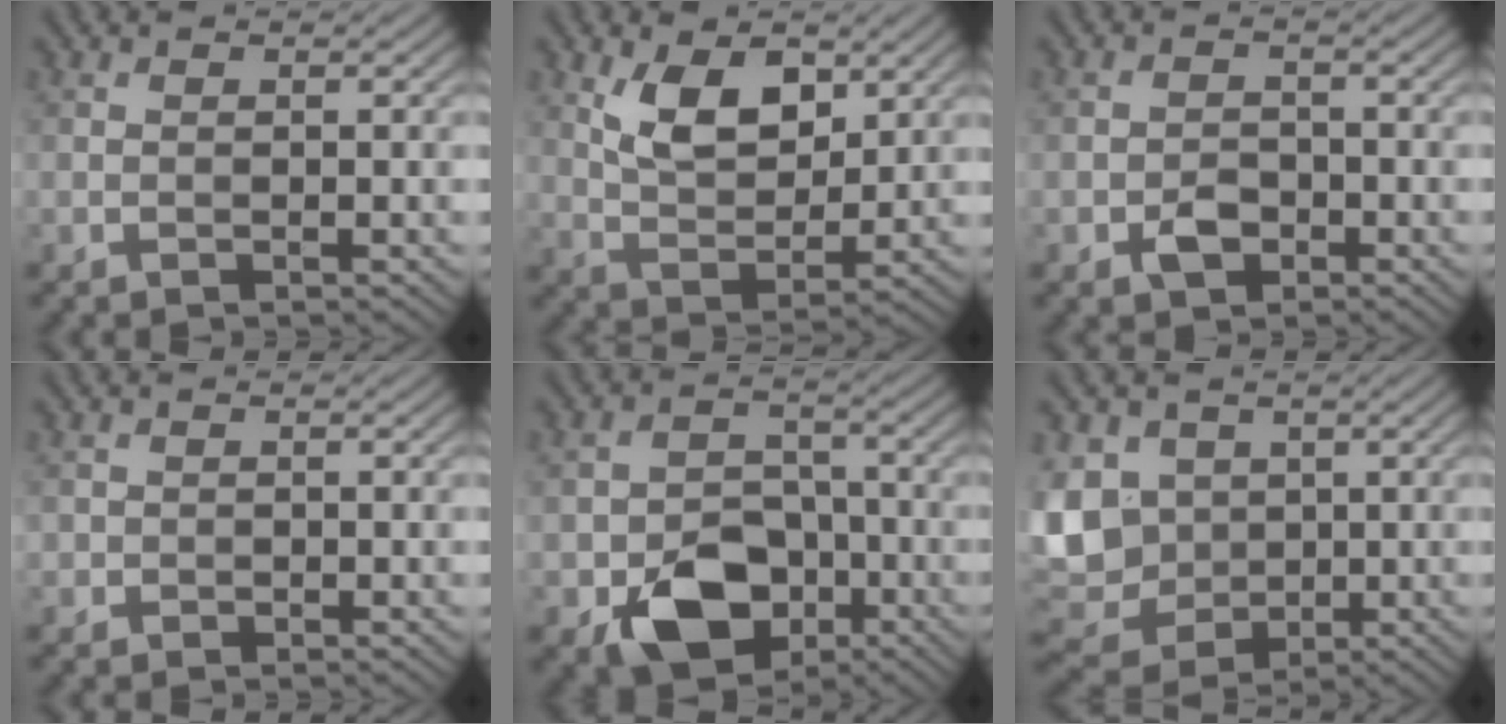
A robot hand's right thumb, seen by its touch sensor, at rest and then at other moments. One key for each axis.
{"total": 7.3, "fx": 3.4, "fy": 3.8, "fz": 5.2, "tx": -0.105, "ty": -0.009, "tz": 0.064}
{"total": 2.9, "fx": -1.6, "fy": 1.8, "fz": 1.5, "tx": -0.028, "ty": -0.001, "tz": -0.032}
{"total": 1.2, "fx": -0.3, "fy": 1.1, "fz": 0.1, "tx": 0.001, "ty": -0.007, "tz": -0.009}
{"total": 9.8, "fx": -4.8, "fy": 6.8, "fz": 5.3, "tx": -0.097, "ty": -0.022, "tz": -0.086}
{"total": 11.0, "fx": 1.1, "fy": 9.0, "fz": 6.1, "tx": -0.180, "ty": -0.007, "tz": 0.017}